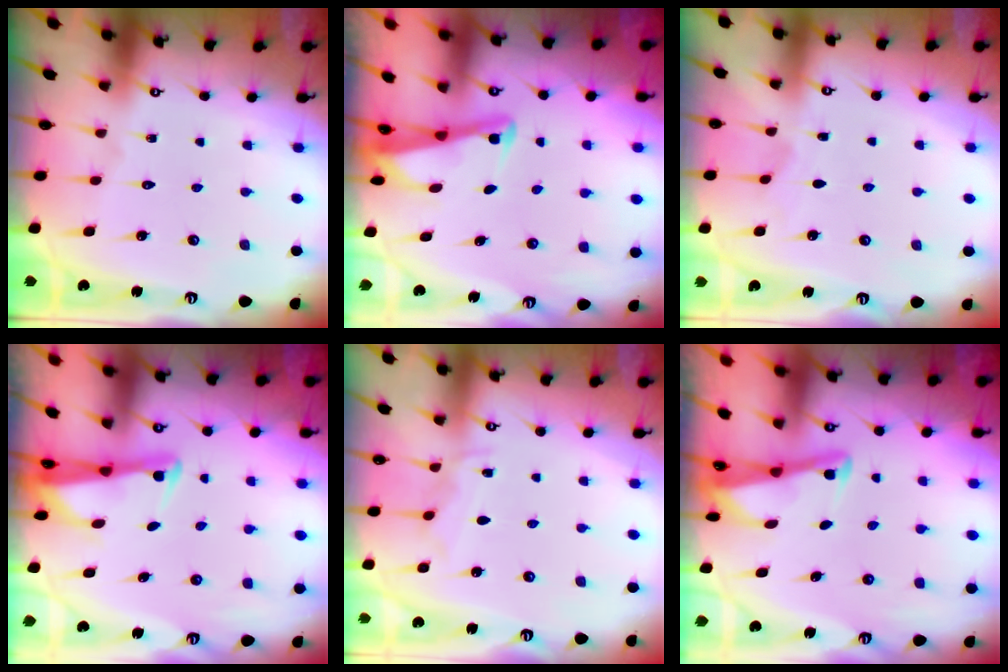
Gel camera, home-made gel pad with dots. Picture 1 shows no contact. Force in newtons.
{"total": 2.8, "press": 2.8, "slide": 0.3}
{"total": 2.8, "press": 2.8, "slide": 0.4}
{"total": 2.4, "press": 2.3, "slide": 0.5}
{"total": 4.6, "press": 4.5, "slide": 0.6}
{"total": 2.9, "press": 2.9, "slide": 0.4}